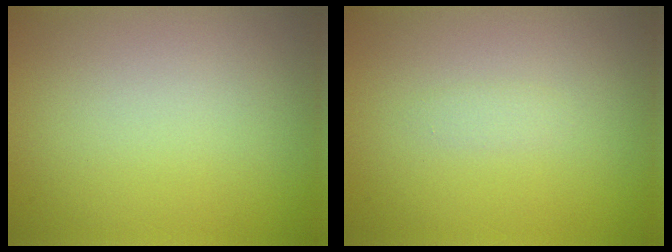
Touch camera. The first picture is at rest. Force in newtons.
{"total": 0.7, "press": 0.7, "slide": 0.0}